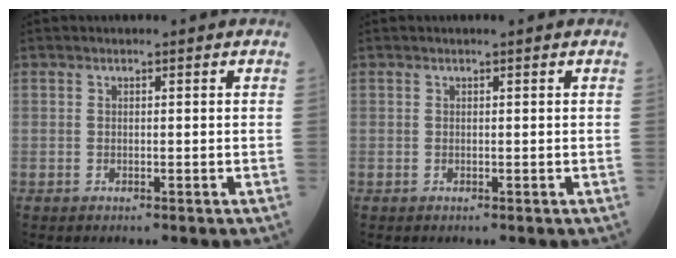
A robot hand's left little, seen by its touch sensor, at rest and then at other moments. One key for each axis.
{"total": 0.0}